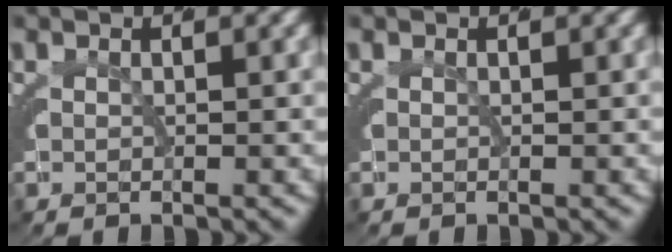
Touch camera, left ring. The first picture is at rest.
{"total": 0.0}